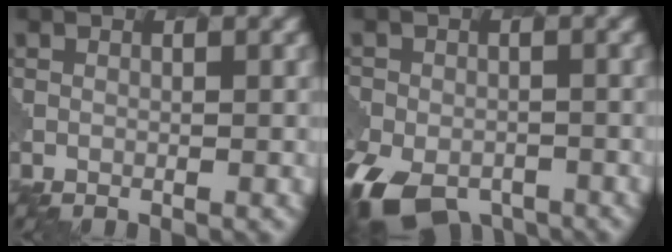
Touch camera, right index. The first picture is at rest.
{"total": 8.2, "force": [-5.4, 4.8, 3.9], "torque": [-0.070, -0.032, -0.089]}